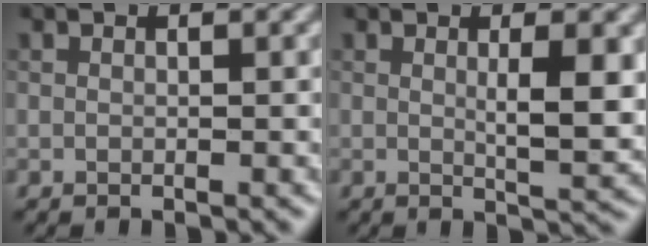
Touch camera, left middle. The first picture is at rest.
{"total": 3.8, "force": [0.6, 0.7, 3.7], "torque": [-0.056, -0.005, 0.013]}